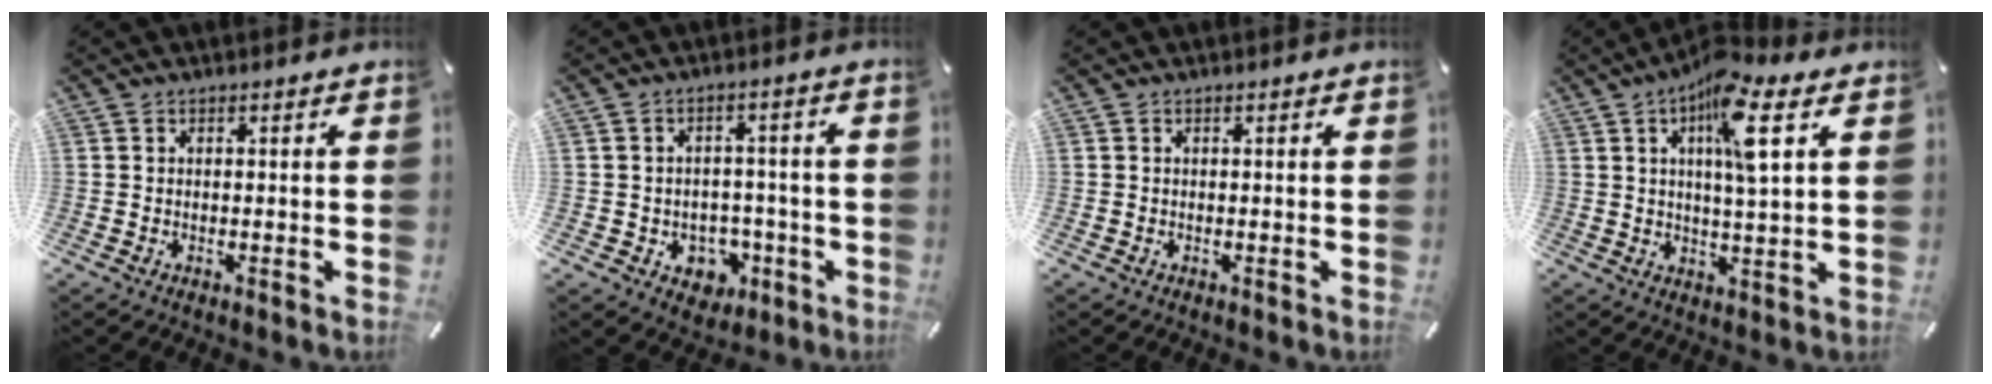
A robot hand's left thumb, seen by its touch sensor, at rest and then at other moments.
{"total": 6.3, "force": [-1.0, 5.8, 2.1], "torque": [-0.021, 0.002, -0.014]}
{"total": 0.0}
{"total": 10.8, "force": [4.5, 2.1, 9.6], "torque": [-0.169, -0.004, 0.070]}